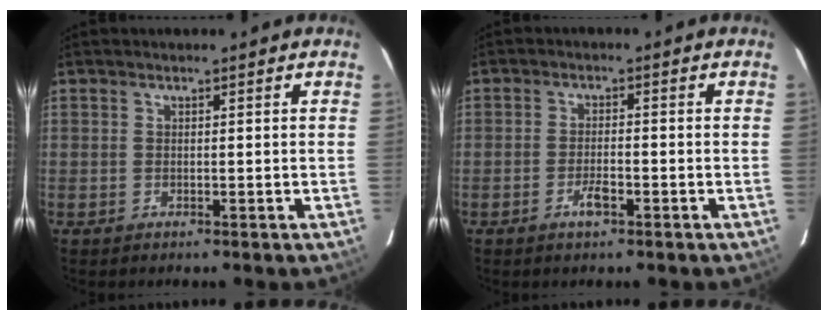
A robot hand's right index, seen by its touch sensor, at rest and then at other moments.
{"total": 2.8, "force": [-1.5, 0.5, 2.3], "torque": [-0.044, 0.000, -0.026]}